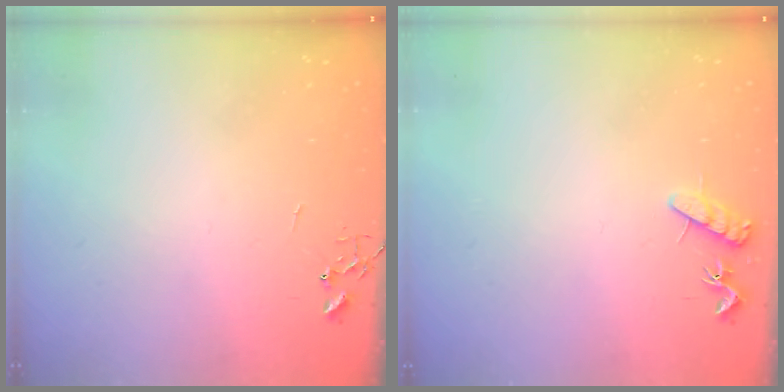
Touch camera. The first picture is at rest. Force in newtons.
{"total": 8.1, "press": 8.1, "slide": 0.6}